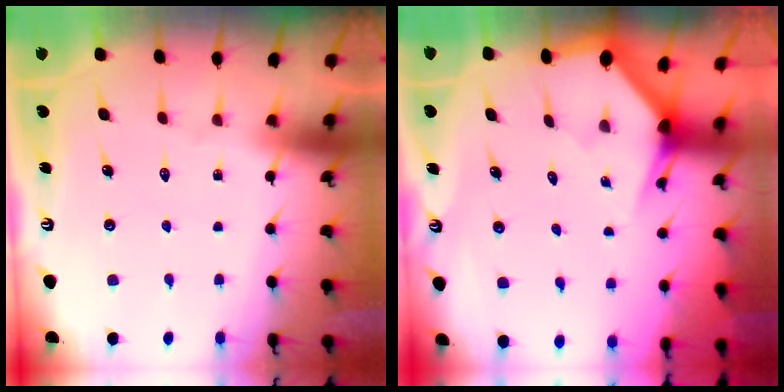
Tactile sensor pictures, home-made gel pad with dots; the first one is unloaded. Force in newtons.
{"total": 2.9, "press": 2.9, "slide": 0.1}